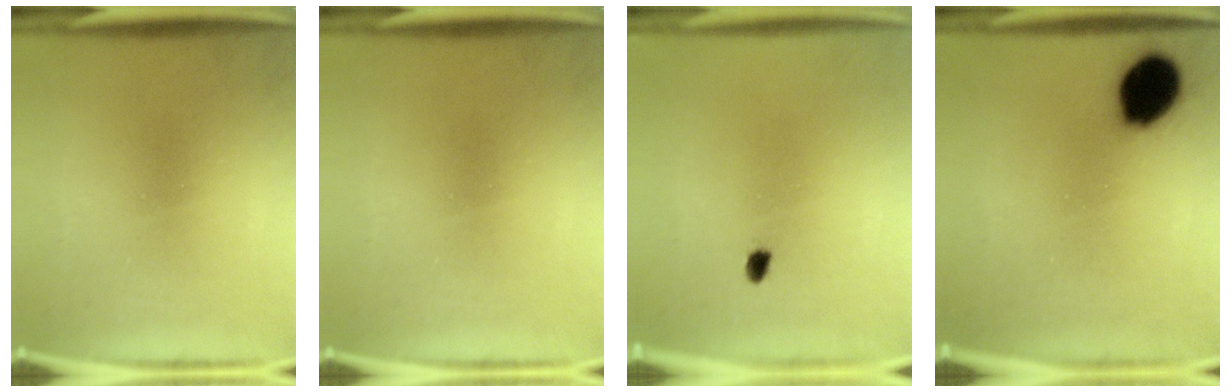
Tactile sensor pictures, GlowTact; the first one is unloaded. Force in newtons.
{"total": 0.0}
{"total": 1.2}
{"total": 11.6}